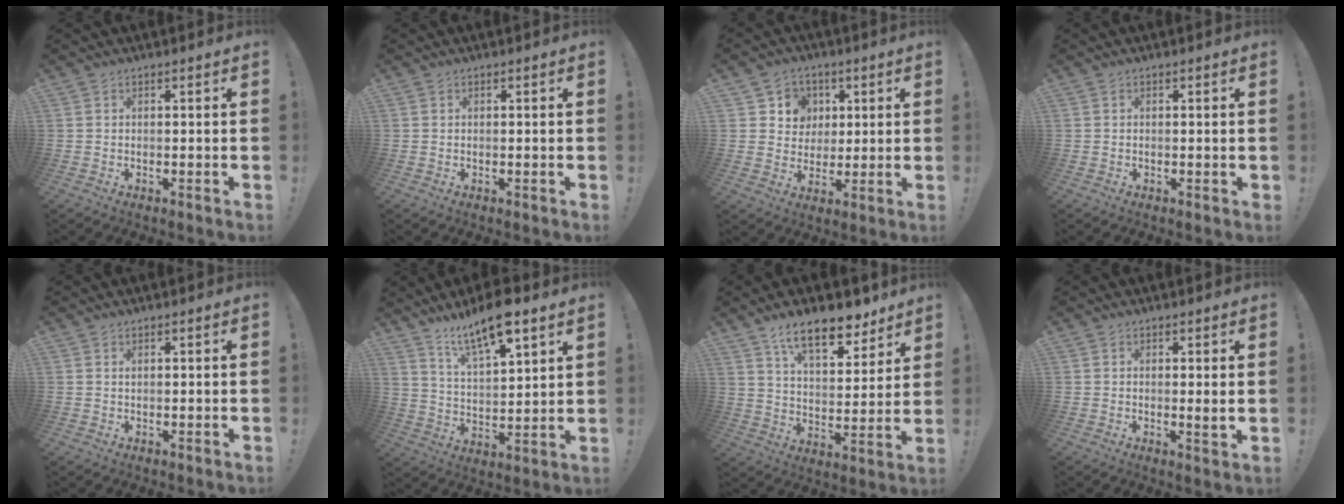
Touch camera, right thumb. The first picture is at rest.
{"total": 0.0}
{"total": 7.9, "force": [2.6, 7.4, 1.2], "torque": [-0.014, -0.022, 0.053]}
{"total": 0.0}
{"total": 0.5, "force": [0.3, 0.4, 0.0], "torque": [0.008, -0.003, 0.005]}
{"total": 13.4, "force": [9.7, 3.4, 8.6], "torque": [-0.148, -0.057, 0.164]}
{"total": 14.7, "force": [10.3, 6.0, 8.6], "torque": [-0.130, -0.063, 0.178]}
{"total": 2.4, "force": [0.6, -0.2, 2.3], "torque": [-0.026, -0.012, 0.007]}